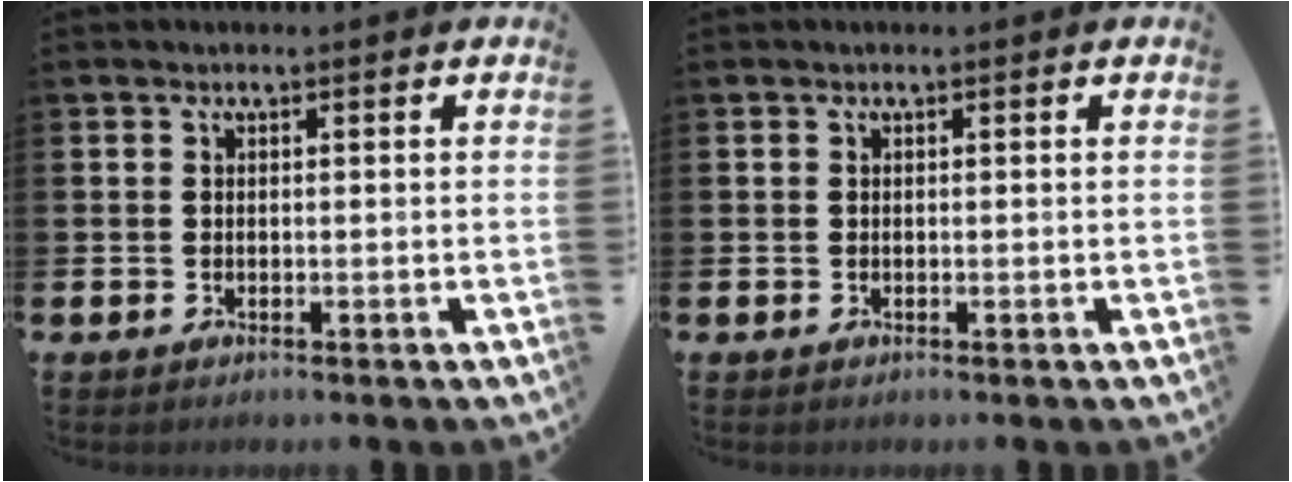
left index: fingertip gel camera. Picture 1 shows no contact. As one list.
[{"total": 0.0}]